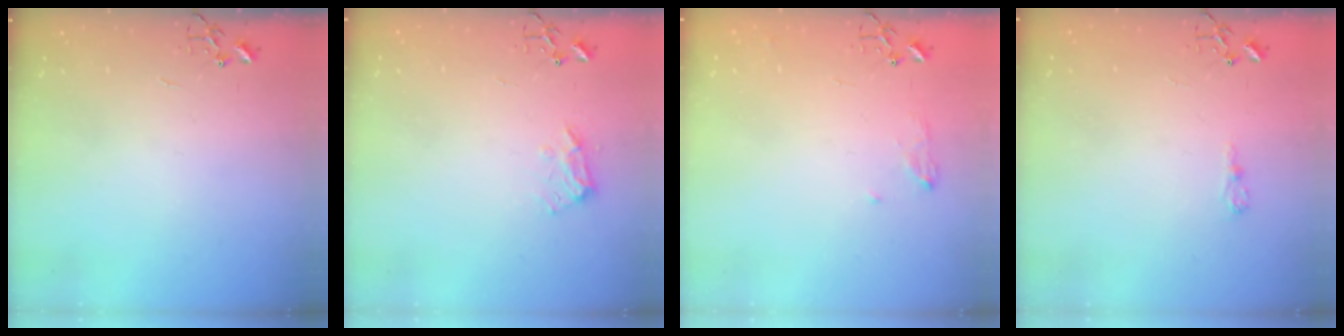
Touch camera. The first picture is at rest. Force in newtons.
{"total": 9.0, "press": 8.9, "slide": 1.1}
{"total": 7.0, "press": 7.0, "slide": 0.8}
{"total": 6.0, "press": 6.0, "slide": 0.7}